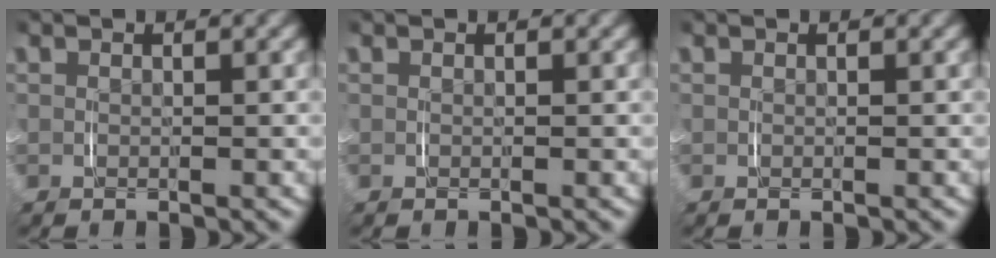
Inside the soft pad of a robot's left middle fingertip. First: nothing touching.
{"total": 0.0}
{"total": 0.0}